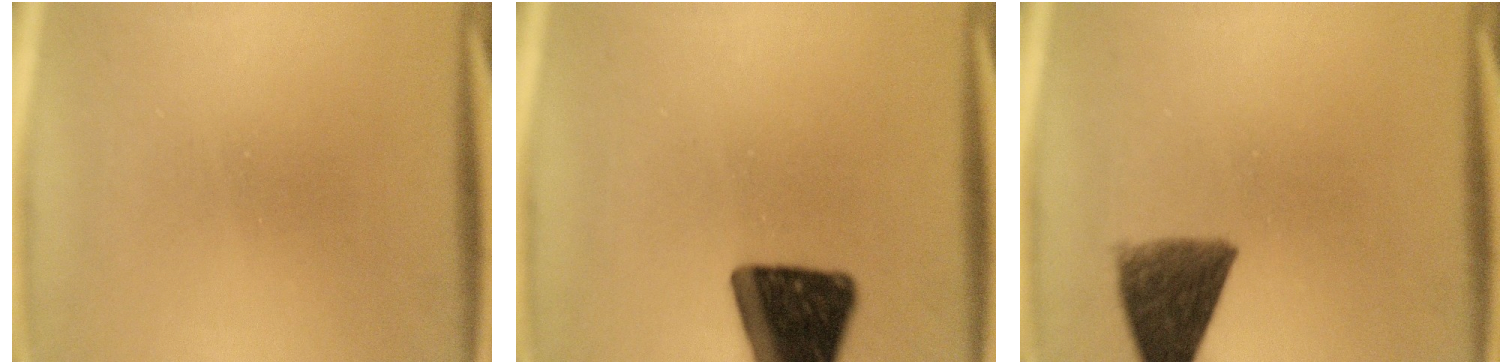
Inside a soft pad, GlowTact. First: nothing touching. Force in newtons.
{"total": 16.2}
{"total": 8.4}